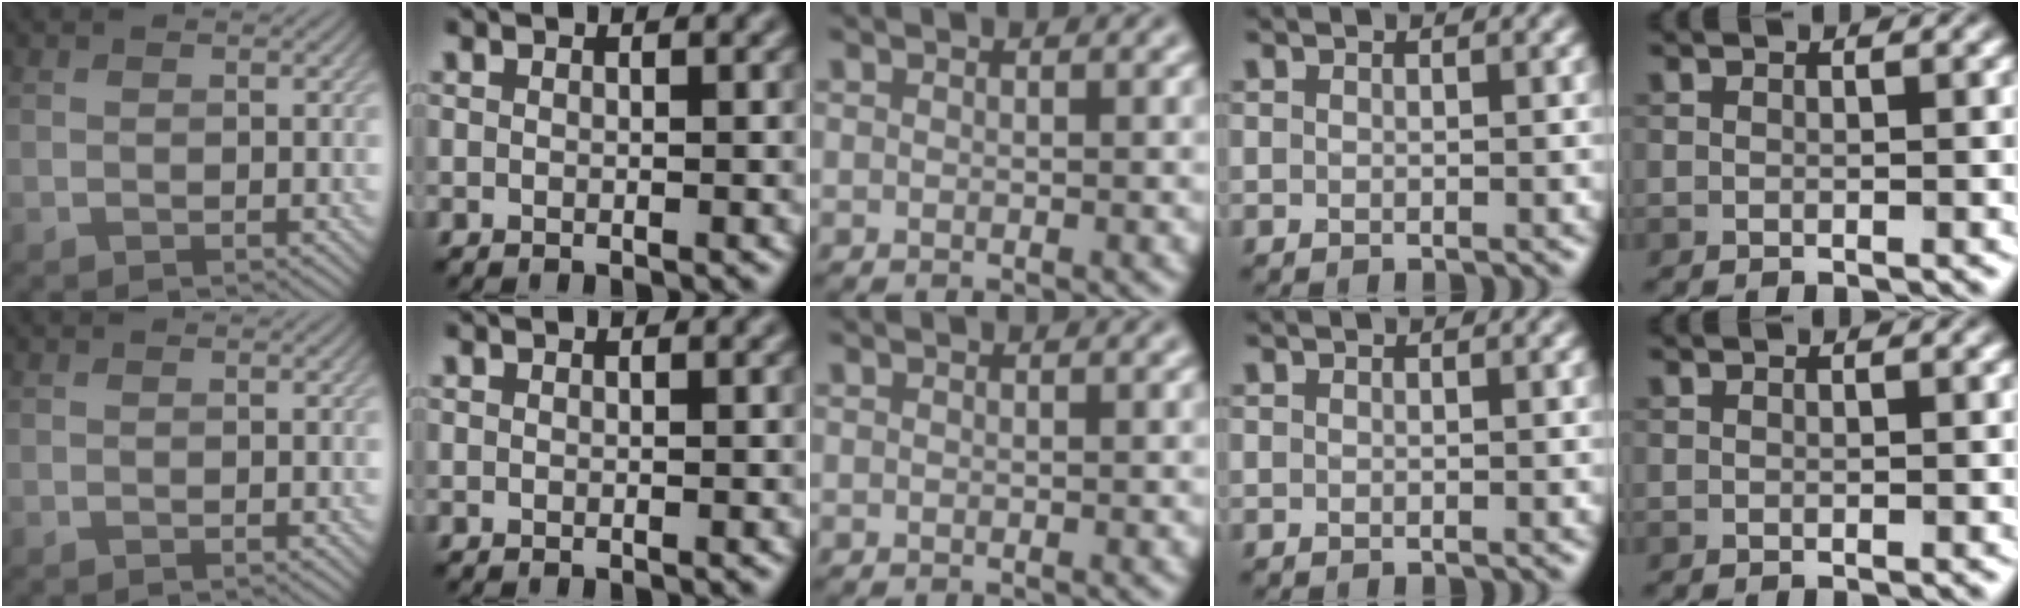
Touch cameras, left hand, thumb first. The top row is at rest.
{}